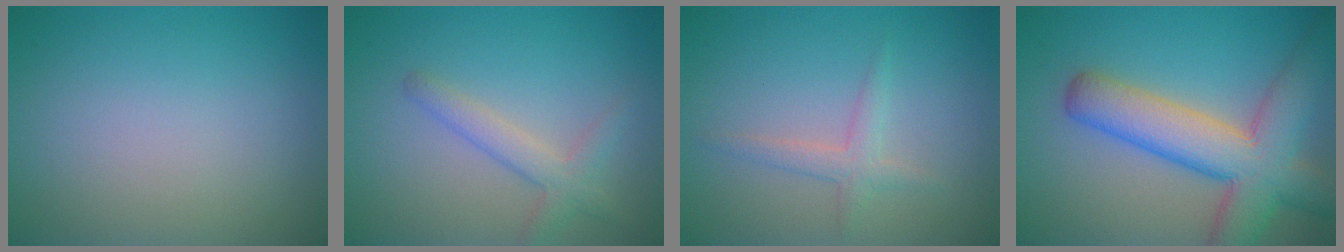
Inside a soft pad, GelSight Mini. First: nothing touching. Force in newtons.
{"total": 2.6, "press": 2.5, "slide": 0.1}
{"total": 2.3, "press": 2.3, "slide": 0.1}
{"total": 9.0, "press": 9.0, "slide": 0.4}